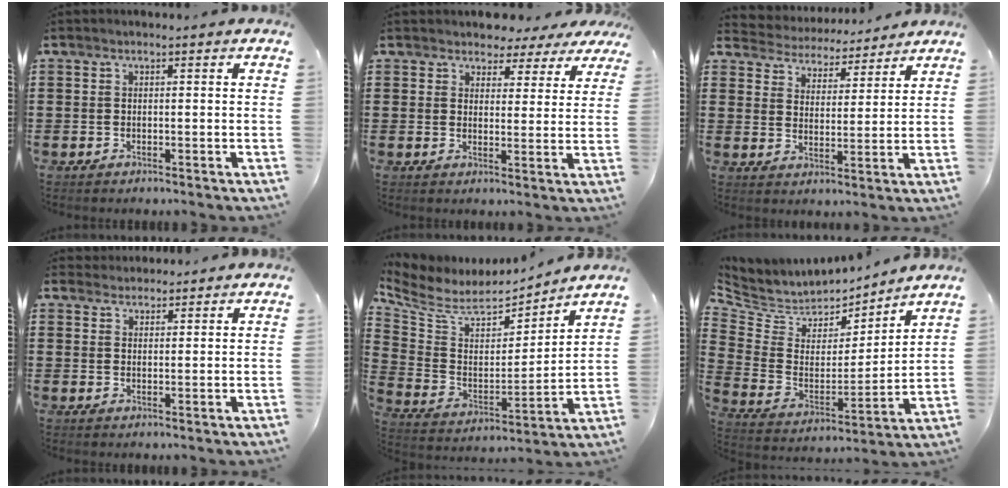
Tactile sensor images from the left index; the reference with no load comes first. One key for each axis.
{"total": 3.6, "fx": 3.1, "fy": 1.8, "fz": 0.1, "tx": -0.013, "ty": -0.010, "tz": 0.053}
{"total": 4.2, "fx": 4.1, "fy": 0.4, "fz": -0.5, "tx": -0.017, "ty": -0.030, "tz": 0.068}
{"total": 2.1, "fx": 2.0, "fy": 0.5, "fz": -0.3, "tx": -0.001, "ty": 0.002, "tz": 0.040}
{"total": 7.6, "fx": 6.3, "fy": 3.3, "fz": 2.9, "tx": -0.093, "ty": -0.043, "tz": 0.109}
{"total": 5.7, "fx": 4.9, "fy": 2.9, "fz": 0.5, "tx": -0.046, "ty": -0.044, "tz": 0.085}